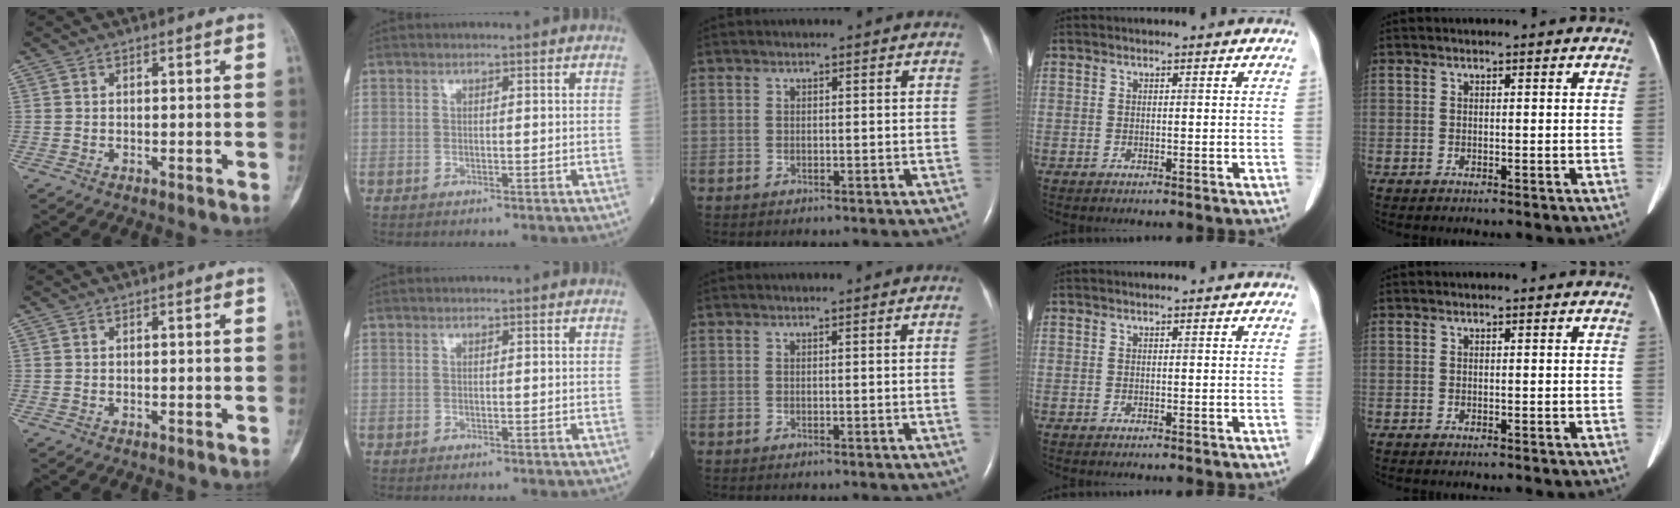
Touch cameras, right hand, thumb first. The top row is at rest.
{"middle": {"total": 0.8, "force": [-0.1, -0.4, 0.7], "torque": [-0.009, 0.001, -0.001]}}